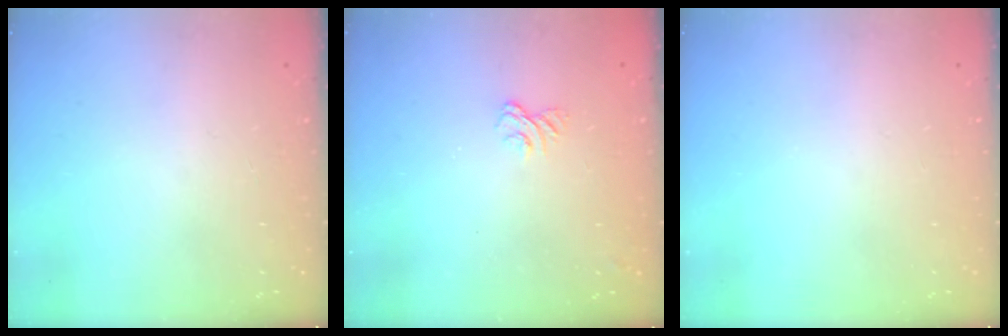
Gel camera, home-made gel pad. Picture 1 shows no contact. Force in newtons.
{"total": 2.3, "press": 1.9, "slide": 1.3}
{"total": 0.0}